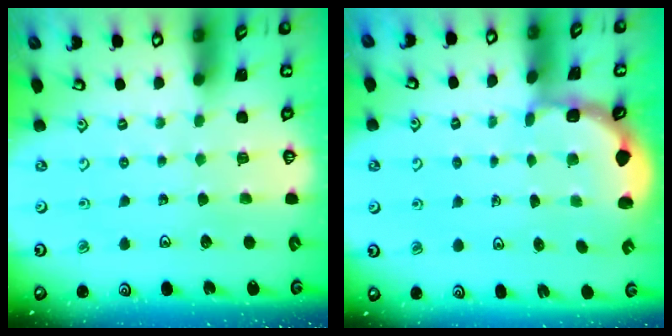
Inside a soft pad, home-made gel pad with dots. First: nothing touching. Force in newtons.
{"total": 2.0, "press": 1.6, "slide": 1.1}